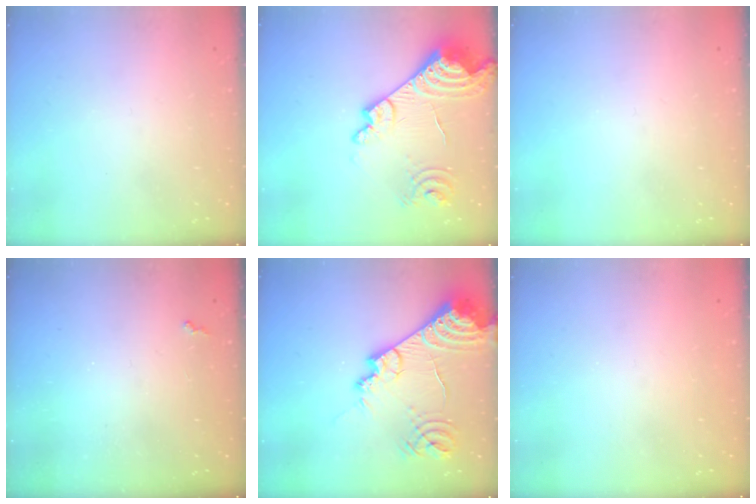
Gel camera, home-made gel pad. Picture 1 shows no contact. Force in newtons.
{"total": 19.0, "press": 18.9, "slide": 1.8}
{"total": 0.0}
{"total": 2.3, "press": 2.3, "slide": 0.5}
{"total": 20.1, "press": 20.0, "slide": 2.1}
{"total": 0.8, "press": 0.8, "slide": 0.3}